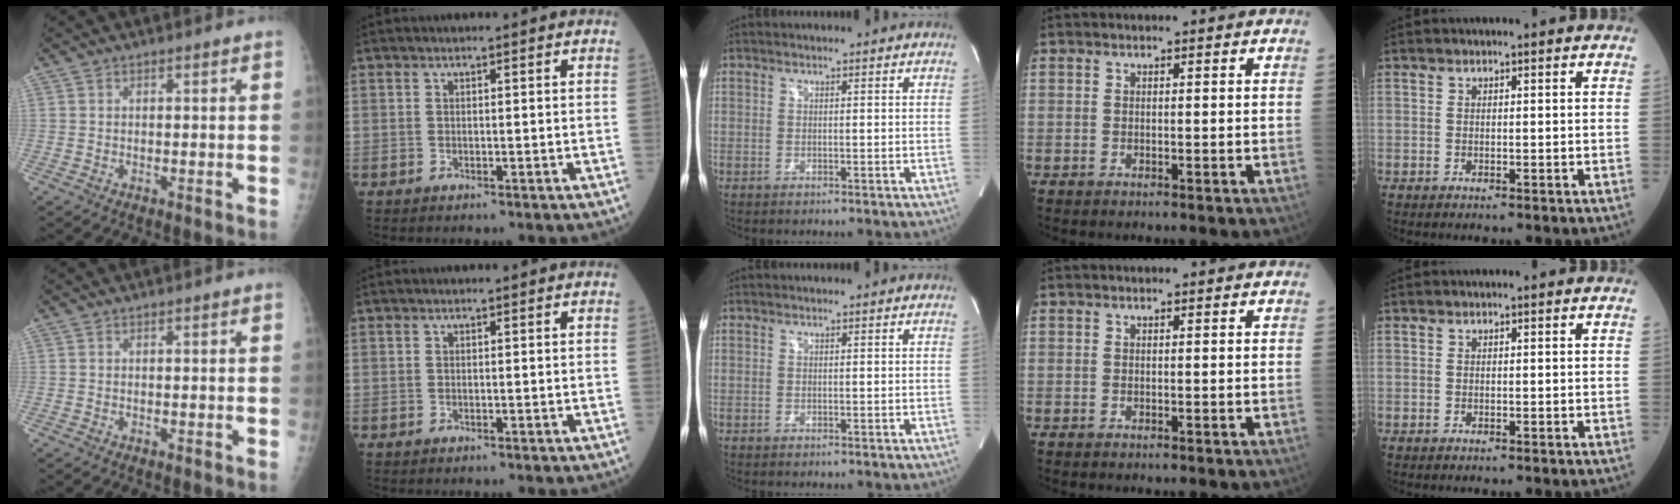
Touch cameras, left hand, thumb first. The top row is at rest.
{}